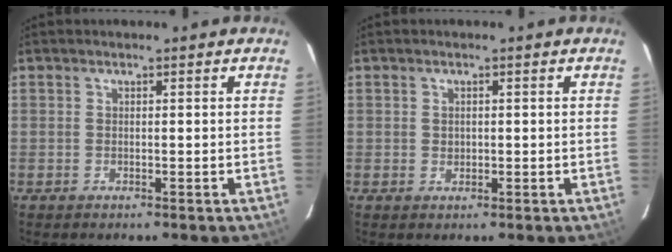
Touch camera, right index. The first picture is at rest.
{"total": 1.3, "force": [0.1, 1.1, 0.6], "torque": [-0.009, 0.003, 0.003]}